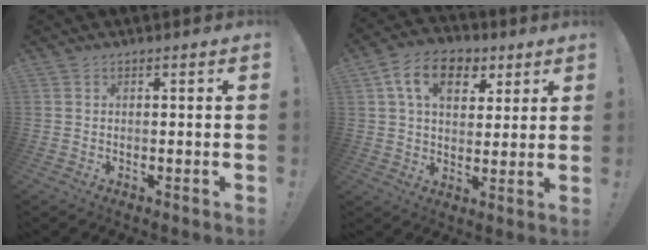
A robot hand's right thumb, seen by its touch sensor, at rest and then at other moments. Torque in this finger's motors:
{"motor_torque": [0.44, 0.53, 0.27, 0.09, 0.11]}